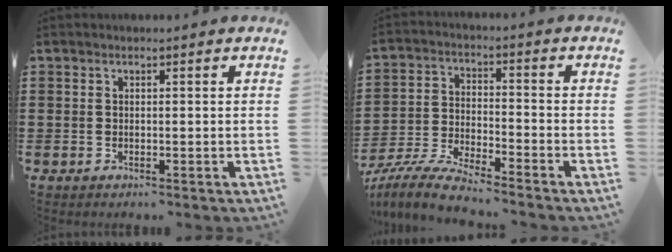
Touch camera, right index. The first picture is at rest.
{"total": 6.3, "force": [-6.1, 0.0, 1.7], "torque": [-0.050, -0.005, -0.123]}